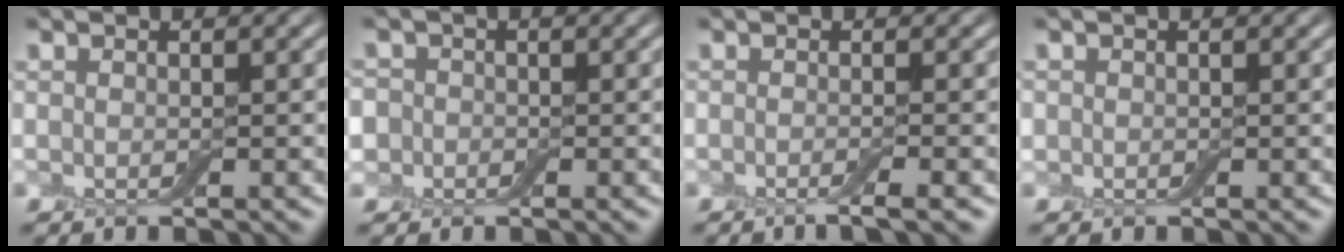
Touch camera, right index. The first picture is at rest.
{"total": 2.9, "force": [0.0, 2.7, 0.9], "torque": [0.002, 0.014, -0.034]}
{"total": 2.0, "force": [-1.0, 0.3, 1.7], "torque": [-0.015, -0.002, -0.023]}
{"total": 0.6, "force": [0.1, 0.6, 0.0], "torque": [0.004, 0.000, -0.002]}